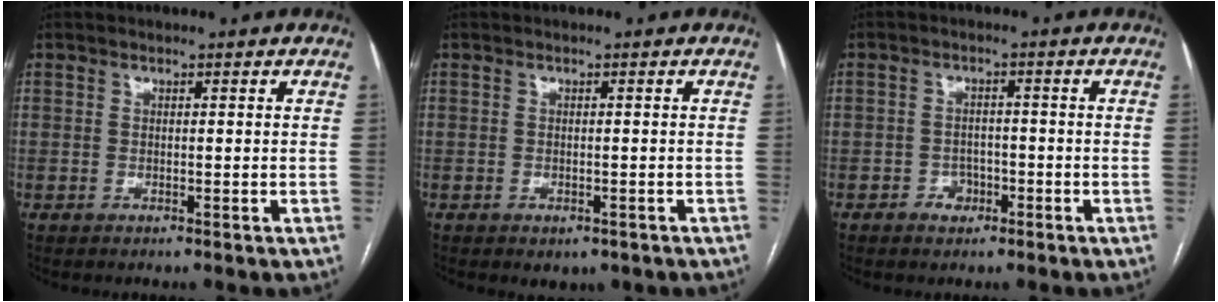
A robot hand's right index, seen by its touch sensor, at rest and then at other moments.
{"total": 2.6, "force": [-1.7, 1.6, 1.2], "torque": [-0.009, -0.001, -0.012]}
{"total": 2.9, "force": [-1.5, 2.2, 1.2], "torque": [-0.010, 0.008, -0.020]}